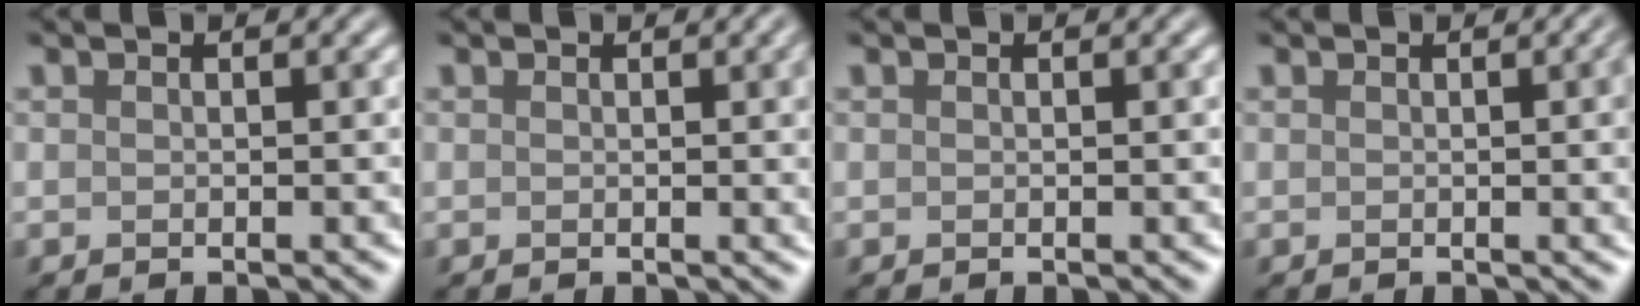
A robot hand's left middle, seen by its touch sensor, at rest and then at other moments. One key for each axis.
{"total": 3.0, "fx": 0.4, "fy": 1.0, "fz": 2.8, "tx": -0.021, "ty": 0.006, "tz": 0.002}
{"total": 0.0}
{"total": 4.9, "fx": 0.2, "fy": 1.9, "fz": 4.5, "tx": -0.027, "ty": 0.008, "tz": 0.003}